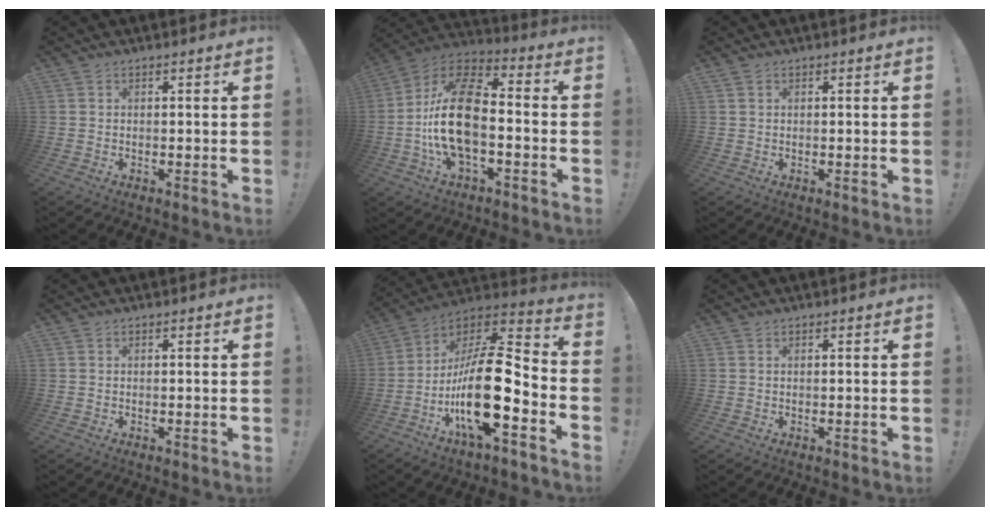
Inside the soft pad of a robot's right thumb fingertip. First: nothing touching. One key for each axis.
{"total": 19.5, "fx": -3.4, "fy": 9.9, "fz": 16.4, "tx": -0.317, "ty": 0.029, "tz": -0.055}
{"total": 0.6, "fx": 0.4, "fy": 0.3, "fz": 0.3, "tx": -0.014, "ty": 0.004, "tz": 0.009}
{"total": 0.0}
{"total": 23.6, "fx": -6.6, "fy": 7.4, "fz": 21.4, "tx": -0.398, "ty": 0.027, "tz": -0.109}
{"total": 0.0}